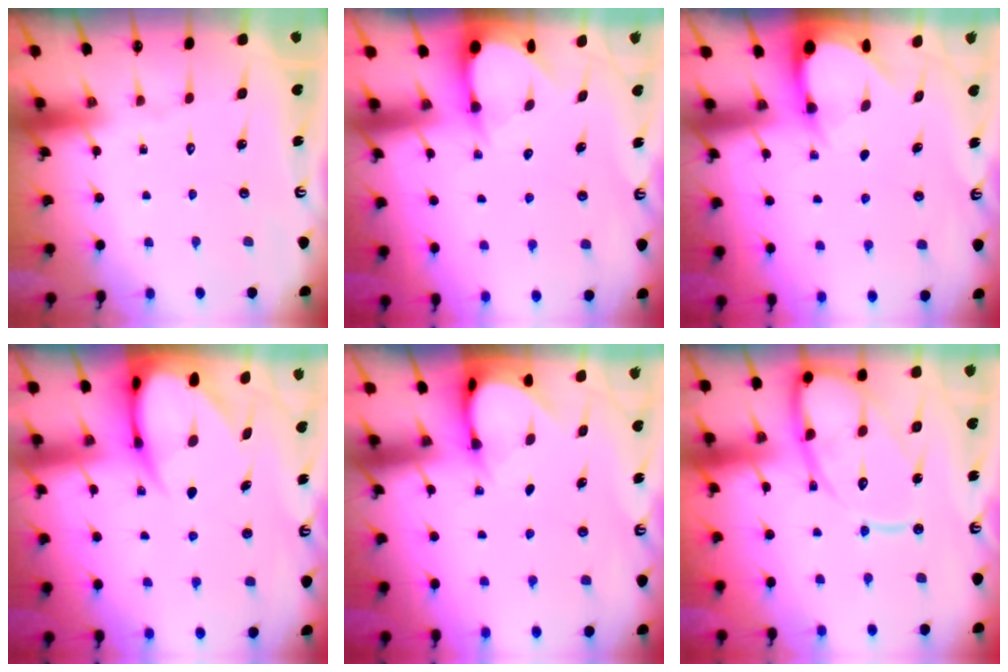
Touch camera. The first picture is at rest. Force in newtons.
{"total": 3.5, "press": 3.5, "slide": 0.4}
{"total": 3.2, "press": 3.2, "slide": 0.2}
{"total": 8.2, "press": 8.2, "slide": 0.7}
{"total": 4.0, "press": 3.9, "slide": 0.3}
{"total": 15.4, "press": 15.3, "slide": 1.7}